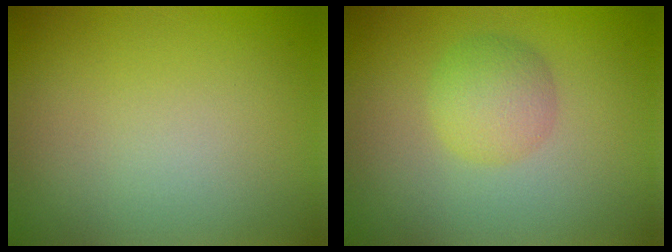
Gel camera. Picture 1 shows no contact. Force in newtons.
{"total": 2.9, "press": 2.9, "slide": 0.0}